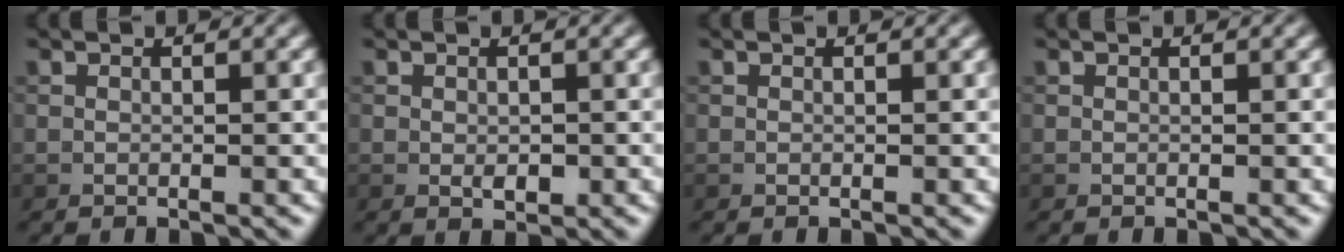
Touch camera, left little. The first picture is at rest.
{"total": 1.4, "force": [-0.2, 0.9, 1.1], "torque": [-0.016, -0.003, -0.001]}
{"total": 0.0}
{"total": 0.0}